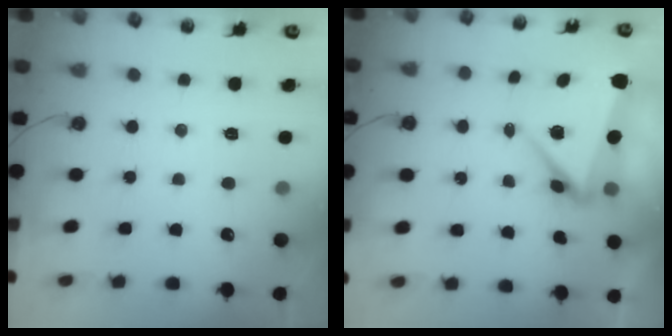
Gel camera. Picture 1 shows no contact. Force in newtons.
{"total": 7.4, "press": 7.2, "slide": 1.7}